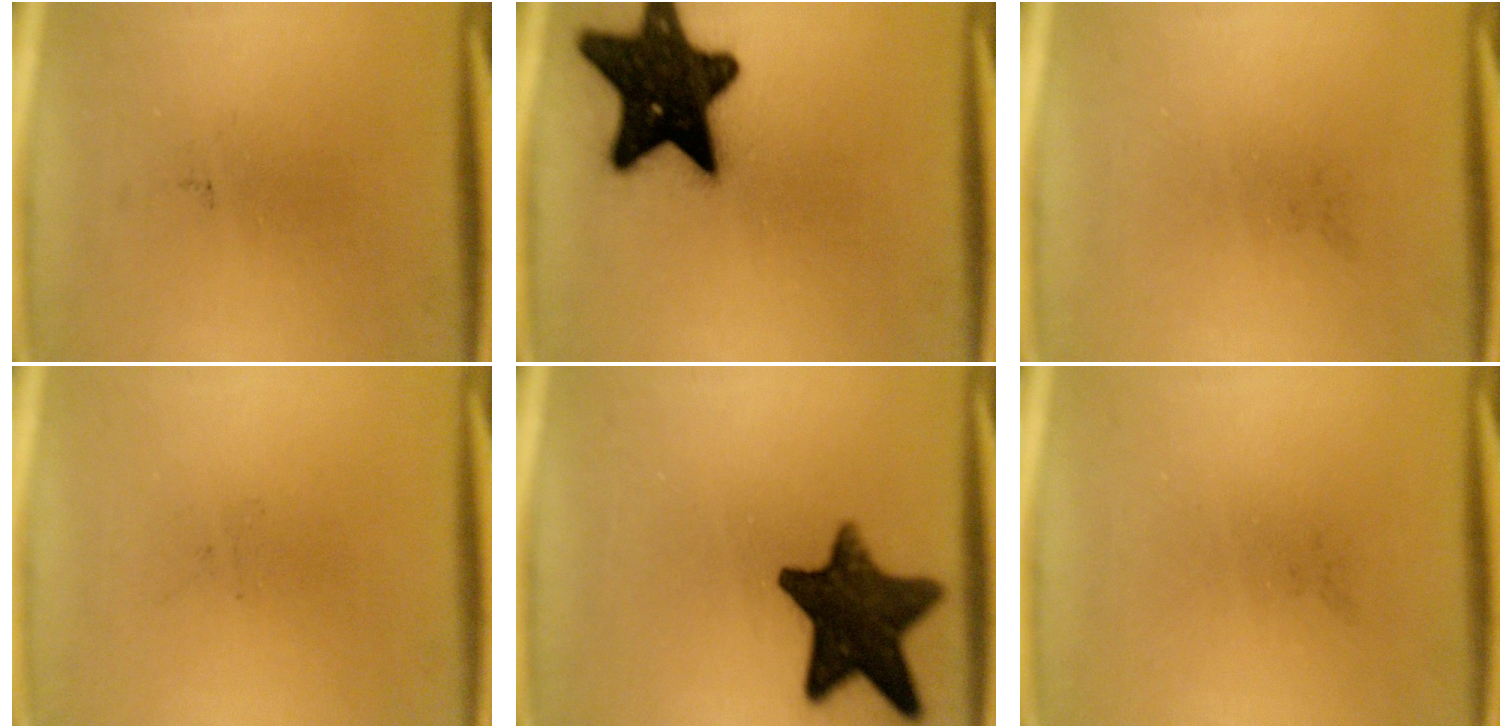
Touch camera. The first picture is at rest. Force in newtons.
{"total": 19.9}
{"total": 0.0}
{"total": 0.0}
{"total": 14.3}
{"total": 0.0}